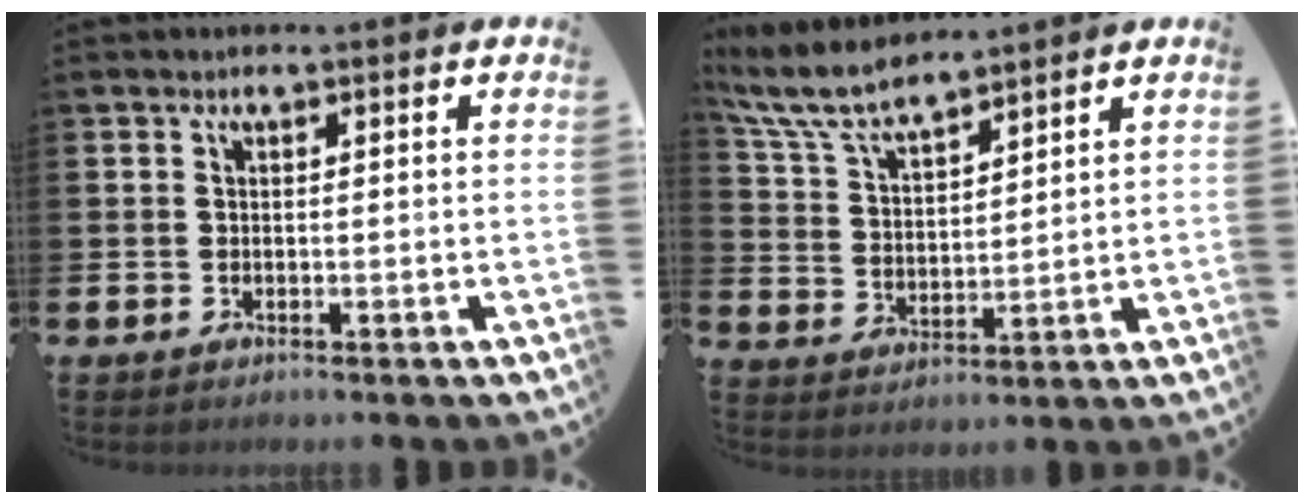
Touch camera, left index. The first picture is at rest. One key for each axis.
{"total": 7.9, "fx": 7.2, "fy": 1.4, "fz": 2.8, "tx": -0.086, "ty": -0.027, "tz": 0.132}